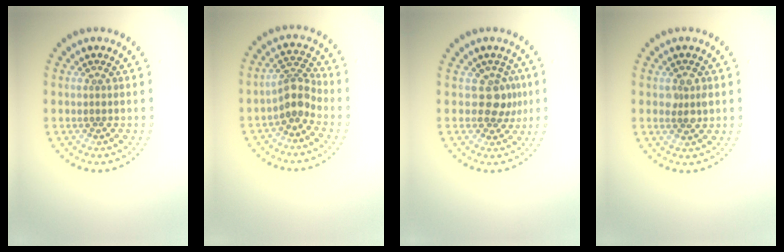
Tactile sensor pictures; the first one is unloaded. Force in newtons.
{"total": 2.9, "press": 2.3, "slide": 1.8}
{"total": 2.2, "press": 1.7, "slide": 1.4}
{"total": 2.0, "press": 1.9, "slide": 0.2}